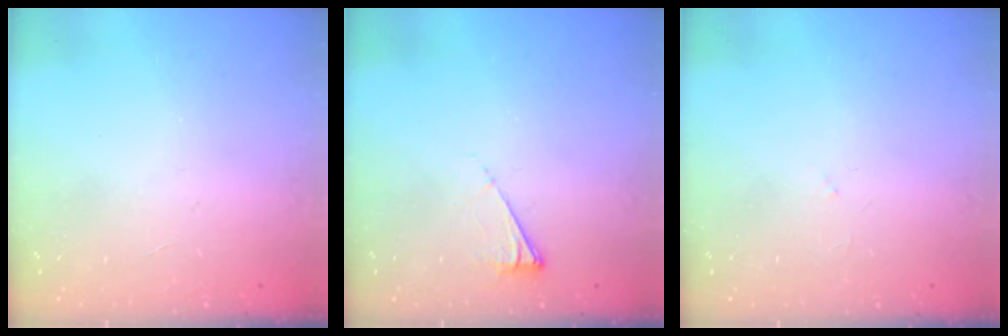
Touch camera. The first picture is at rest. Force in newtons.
{"total": 4.1, "press": 4.0, "slide": 0.6}
{"total": 3.3, "press": 3.3, "slide": 0.3}